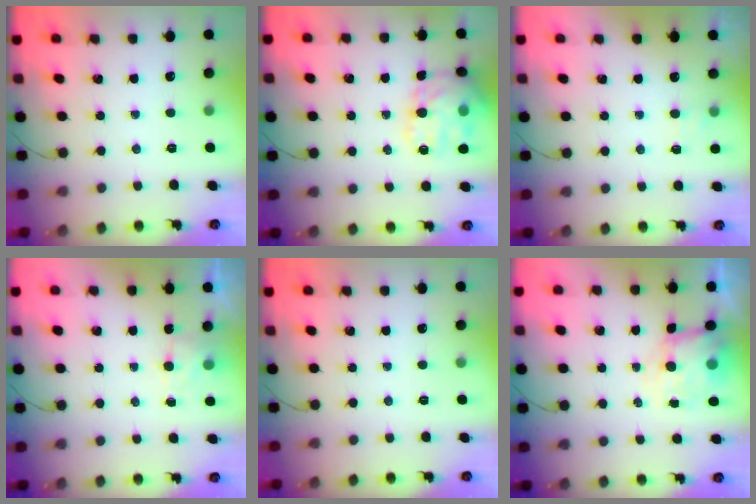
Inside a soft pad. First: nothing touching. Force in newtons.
{"total": 18.4, "press": 18.3, "slide": 1.6}
{"total": 3.7, "press": 3.6, "slide": 1.1}
{"total": 4.4, "press": 4.2, "slide": 1.2}
{"total": 0.0}
{"total": 7.5, "press": 7.4, "slide": 1.4}